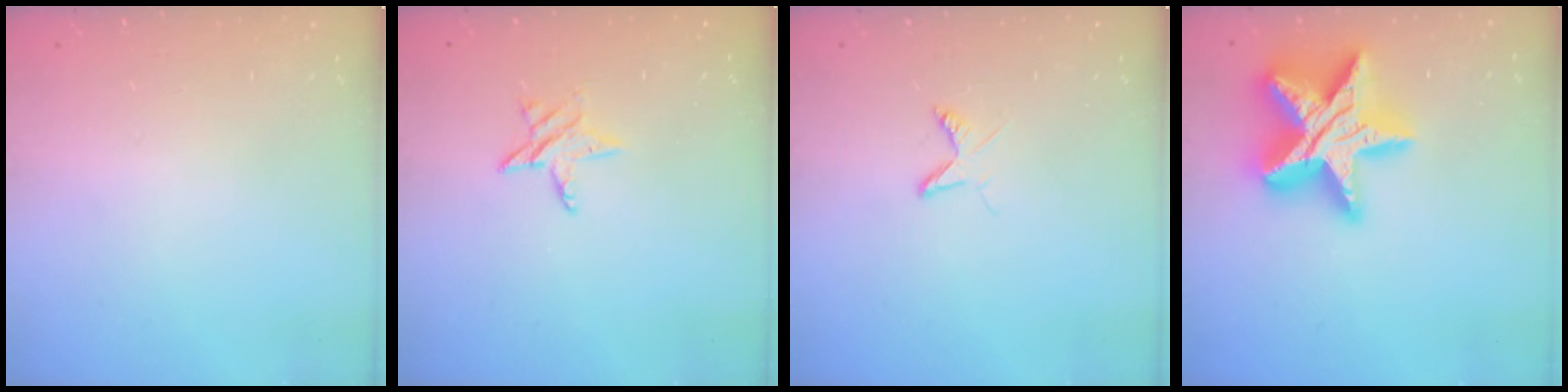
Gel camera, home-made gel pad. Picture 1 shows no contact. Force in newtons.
{"total": 6.2, "press": 6.2, "slide": 0.4}
{"total": 3.8, "press": 3.8, "slide": 0.4}
{"total": 24.6, "press": 24.5, "slide": 2.2}